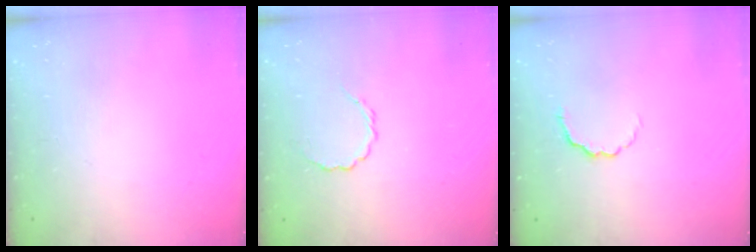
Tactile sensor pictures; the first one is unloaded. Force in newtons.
{"total": 3.0, "press": 2.8, "slide": 1.0}
{"total": 3.3, "press": 3.2, "slide": 1.1}